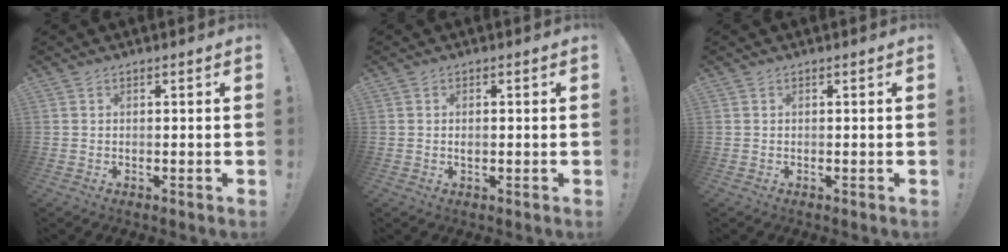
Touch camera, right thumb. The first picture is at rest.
{"total": 0.9, "force": [0.1, 0.5, 0.7], "torque": [-0.007, 0.000, -0.001]}
{"total": 0.0}